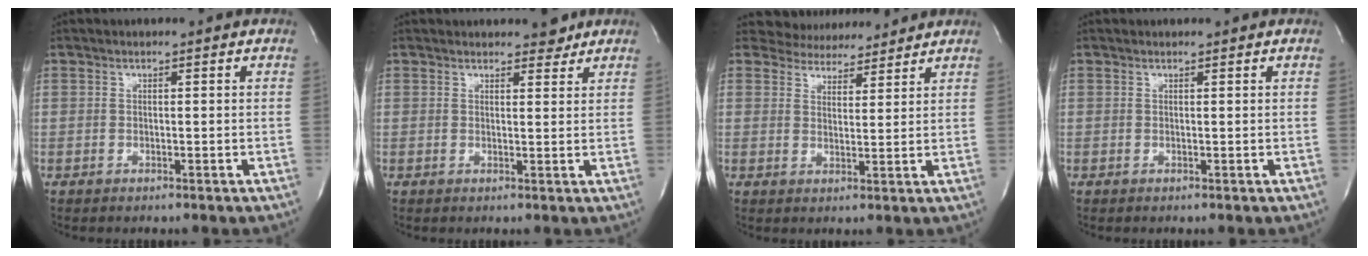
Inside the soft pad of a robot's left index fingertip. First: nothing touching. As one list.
[{"total": 2.7, "force": [2.4, 1.0, 0.7], "torque": [-0.007, -0.009, 0.023]}, {"total": 6.7, "force": [6.4, 2.0, 0.6], "torque": [-0.005, 0.001, 0.090]}, {"total": 0.0}]